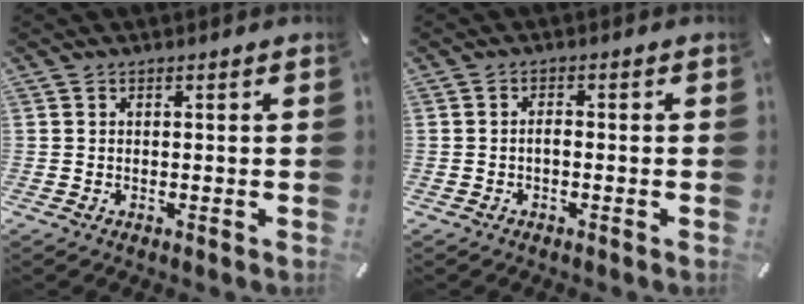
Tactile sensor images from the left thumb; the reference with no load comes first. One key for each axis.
{"total": 1.6, "fx": -0.6, "fy": 0.5, "fz": 1.4, "tx": -0.027, "ty": 0.002, "tz": -0.012}